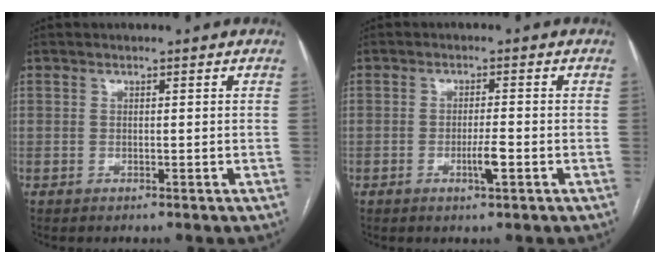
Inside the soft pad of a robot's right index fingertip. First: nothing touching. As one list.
[{"total": 3.0, "force": [-1.1, 0.2, 2.8], "torque": [-0.051, -0.004, -0.019]}]